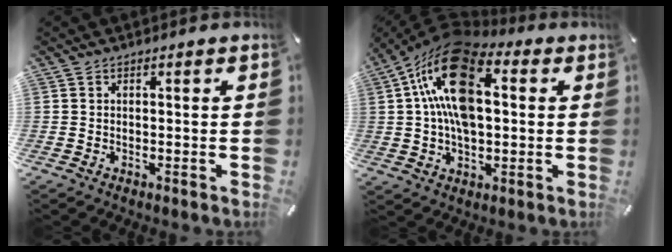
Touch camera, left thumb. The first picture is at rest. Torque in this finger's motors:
{"motor_torque": [1.70, 3.31, 1.63, -1.14, 0.73]}